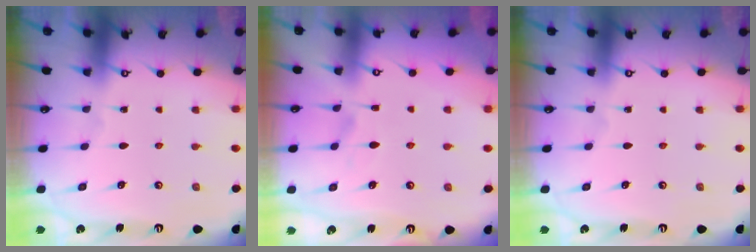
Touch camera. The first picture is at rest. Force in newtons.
{"total": 2.2, "press": 1.9, "slide": 1.1}
{"total": 0.0}